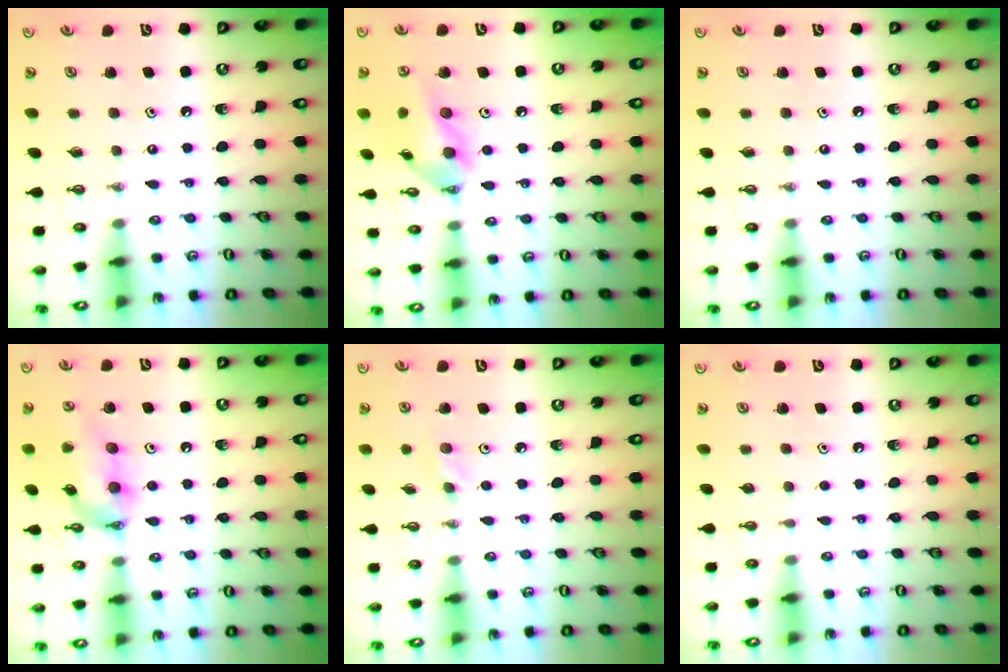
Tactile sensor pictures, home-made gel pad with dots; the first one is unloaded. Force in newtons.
{"total": 13.6, "press": 13.5, "slide": 2.3}
{"total": 0.0}
{"total": 14.2, "press": 14.1, "slide": 1.7}
{"total": 5.9, "press": 5.8, "slide": 0.8}
{"total": 0.9, "press": 0.1, "slide": 0.9}